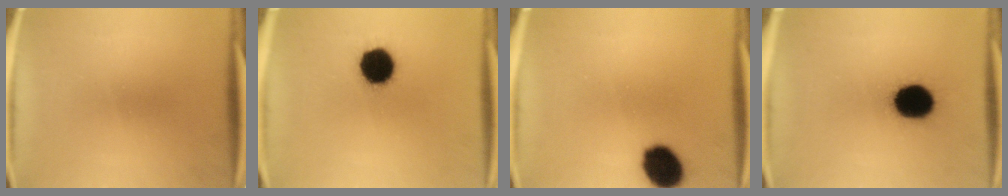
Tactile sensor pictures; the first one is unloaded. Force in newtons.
{"total": 13.4}
{"total": 11.5}
{"total": 15.0}